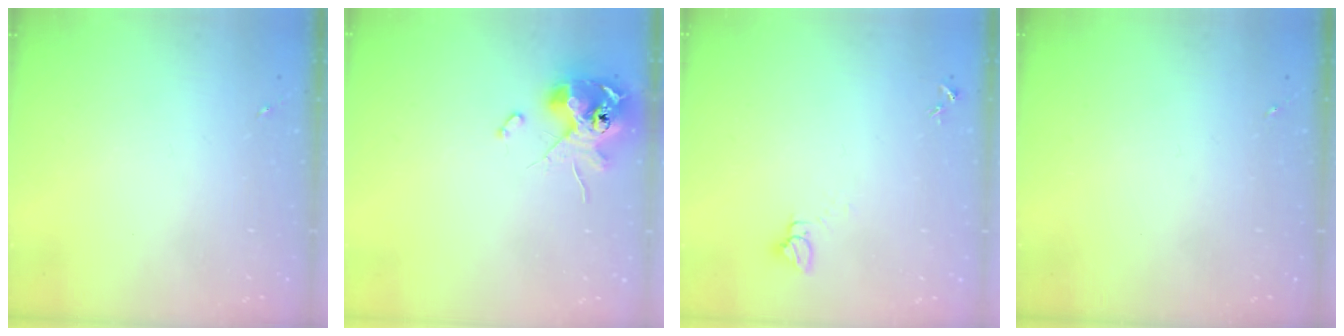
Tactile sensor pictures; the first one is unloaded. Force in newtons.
{"total": 11.6, "press": 11.4, "slide": 2.1}
{"total": 2.8, "press": 2.8, "slide": 0.1}
{"total": 0.0}